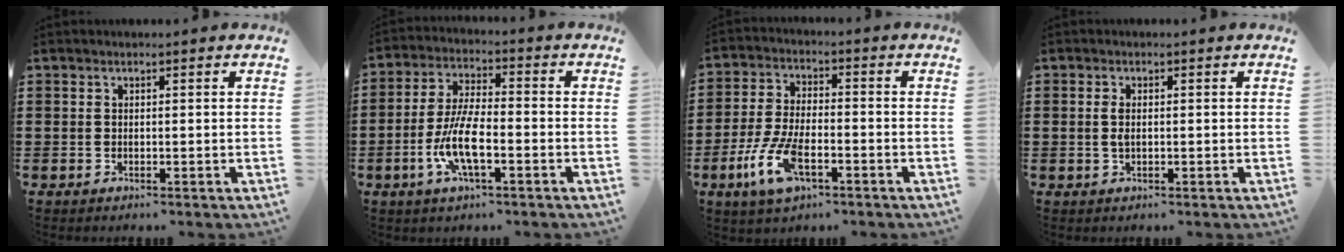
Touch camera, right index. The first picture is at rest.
{"total": 8.4, "force": [-2.7, 2.6, 7.5], "torque": [-0.170, -0.014, -0.057]}
{"total": 9.2, "force": [-4.0, 3.6, 7.4], "torque": [-0.172, -0.013, -0.074]}
{"total": 1.8, "force": [0.1, 0.9, 1.6], "torque": [-0.033, 0.003, 0.000]}